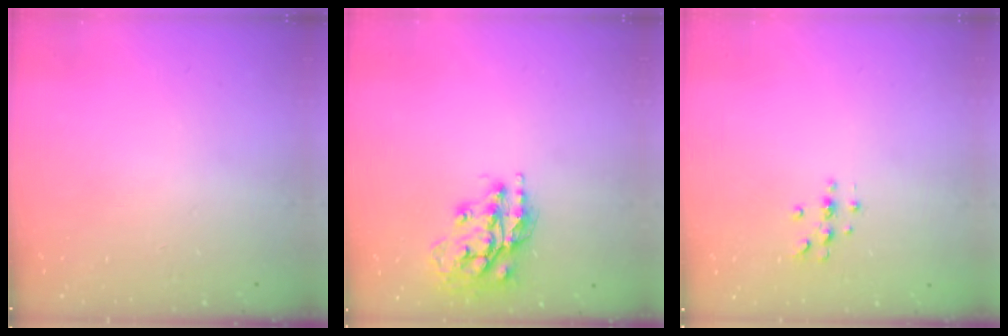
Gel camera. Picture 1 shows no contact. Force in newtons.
{"total": 15.4, "press": 15.3, "slide": 1.1}
{"total": 4.2, "press": 4.2, "slide": 0.5}